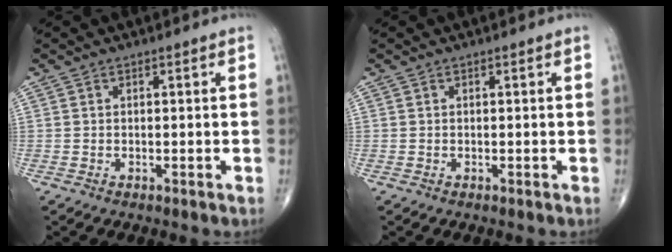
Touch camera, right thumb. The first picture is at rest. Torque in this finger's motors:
{"motor_torque": [-0.11, 0.02, 0.01, -0.08, 0.03]}